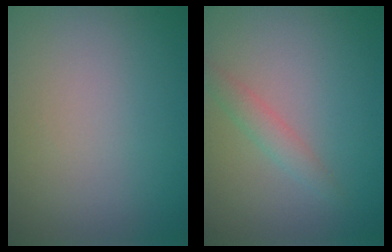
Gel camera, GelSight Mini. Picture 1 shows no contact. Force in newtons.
{"total": 1.6, "press": 1.6, "slide": 0.0}